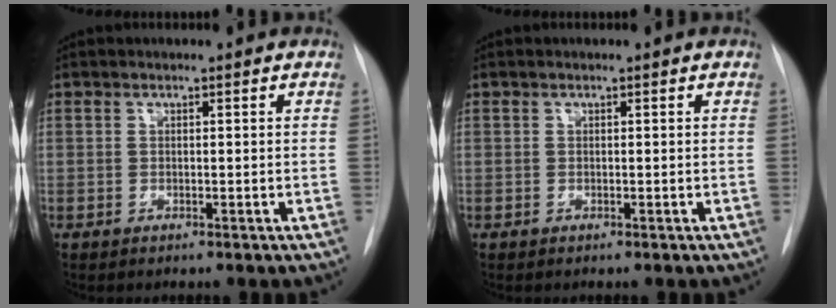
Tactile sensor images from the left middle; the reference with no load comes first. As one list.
[{"total": 0.0}]